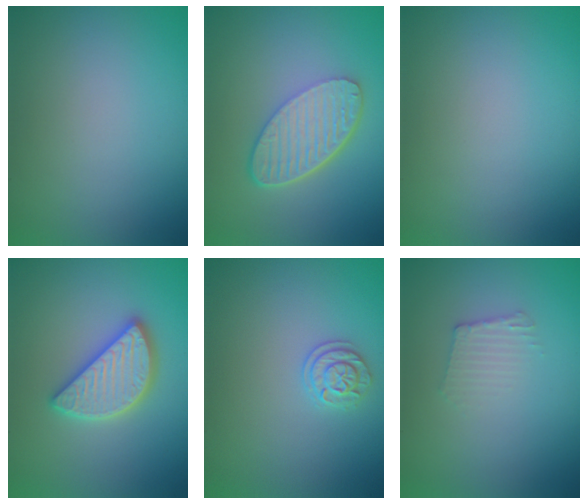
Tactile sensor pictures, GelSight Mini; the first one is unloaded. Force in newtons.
{"total": 5.9, "press": 4.2, "slide": 4.1}
{"total": 0.0}
{"total": 4.1, "press": 4.1, "slide": 0.3}
{"total": 1.9, "press": 1.7, "slide": 0.8}
{"total": 1.7, "press": 1.7, "slide": 0.2}